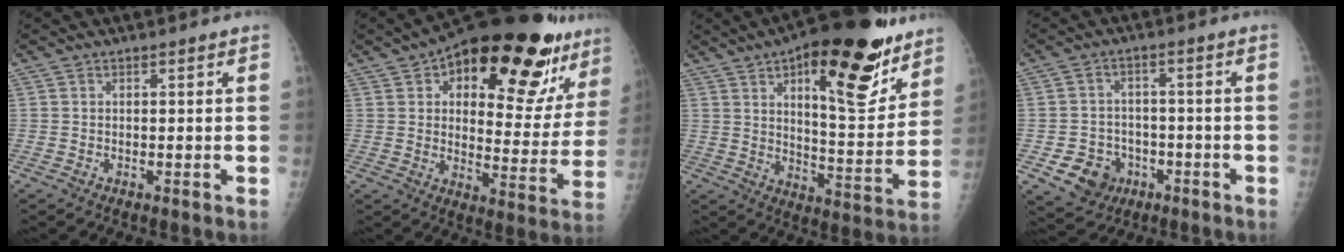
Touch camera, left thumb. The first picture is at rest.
{"total": 27.3, "force": [16.3, 10.9, 19.0], "torque": [-0.221, -0.042, 0.228]}
{"total": 24.6, "force": [13.7, 9.0, 18.2], "torque": [-0.224, -0.055, 0.207]}
{"total": 7.9, "force": [-3.2, 6.8, 2.5], "torque": [-0.021, 0.021, -0.040]}